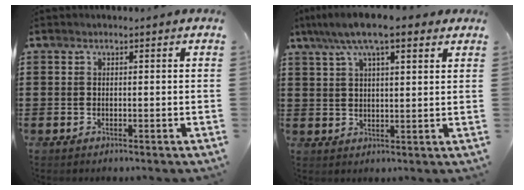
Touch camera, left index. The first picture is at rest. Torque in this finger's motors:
{"motor_torque": [2.14, 0.00, 1.05, 0.21]}